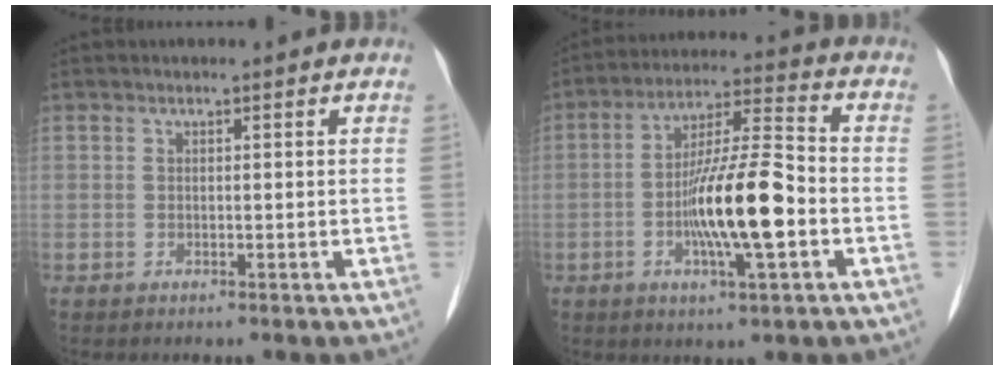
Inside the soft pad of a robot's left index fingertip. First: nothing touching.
{"total": 12.6, "force": [-3.1, 1.8, 12.1], "torque": [-0.227, 0.003, -0.056]}